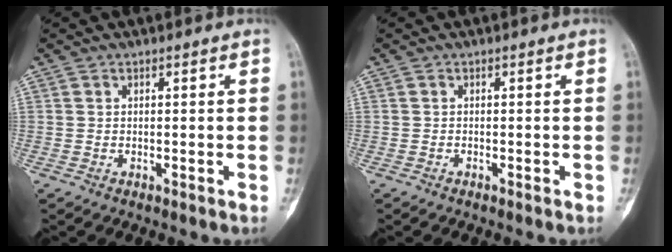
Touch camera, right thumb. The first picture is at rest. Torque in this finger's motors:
{"motor_torque": [0.15, 0.05, -0.04, -0.12, -0.11]}